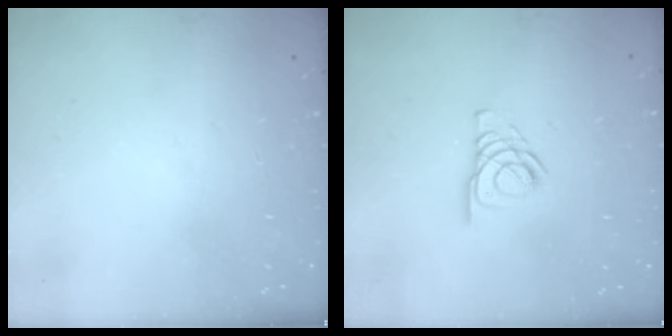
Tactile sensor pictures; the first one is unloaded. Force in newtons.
{"total": 5.9, "press": 5.8, "slide": 0.8}